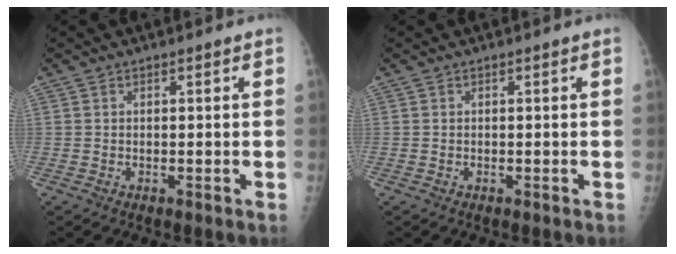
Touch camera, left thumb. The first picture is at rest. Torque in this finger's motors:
{"motor_torque": [0.00, 0.00, -0.01, -0.01, 0.00]}